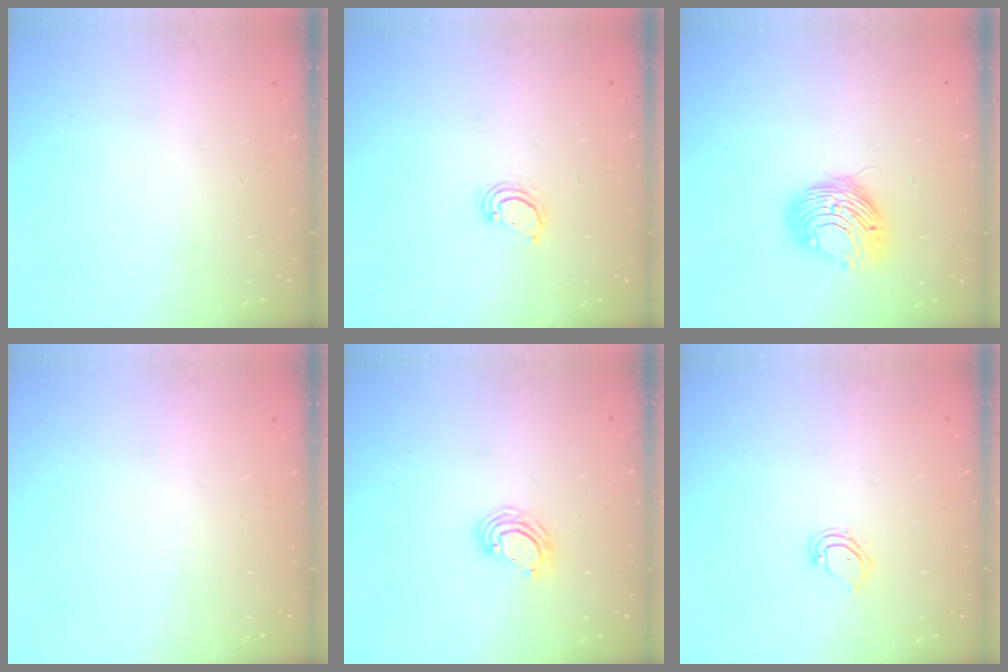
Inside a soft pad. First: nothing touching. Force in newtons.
{"total": 2.7, "press": 2.7, "slide": 0.2}
{"total": 9.5, "press": 9.5, "slide": 0.1}
{"total": 0.0}
{"total": 4.8, "press": 4.8, "slide": 0.2}
{"total": 5.2, "press": 5.2, "slide": 0.2}